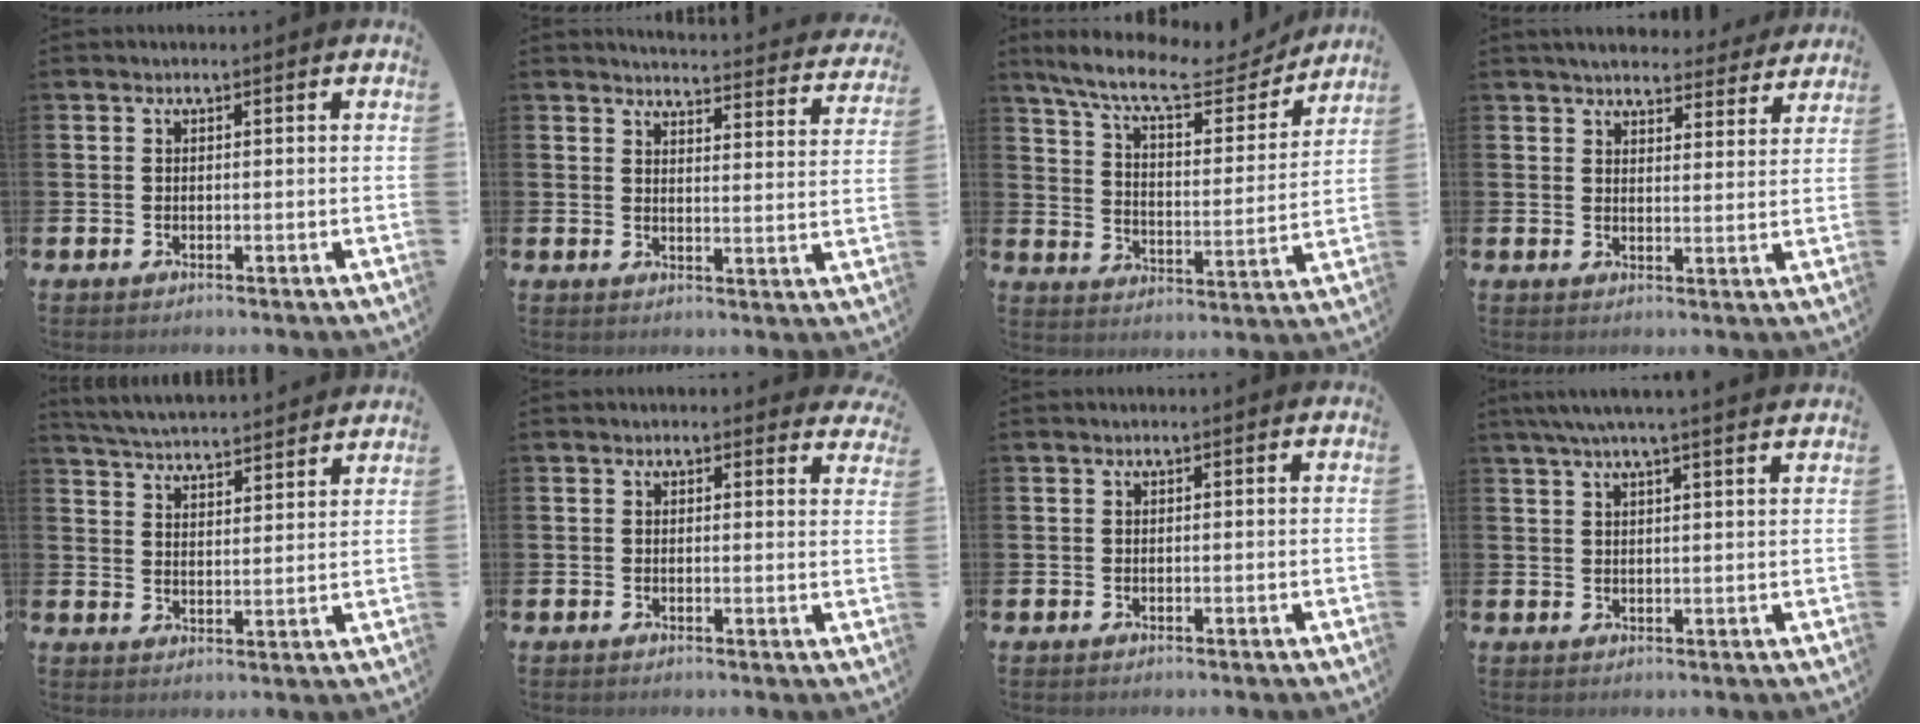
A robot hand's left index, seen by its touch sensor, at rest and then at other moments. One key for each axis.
{"total": 4.0, "fx": 4.0, "fy": 0.2, "fz": 0.5, "tx": -0.012, "ty": -0.040, "tz": 0.064}
{"total": 10.5, "fx": 9.2, "fy": 2.2, "fz": 4.6, "tx": -0.112, "ty": -0.059, "tz": 0.154}
{"total": 5.0, "fx": 4.9, "fy": 0.9, "fz": 0.6, "tx": -0.022, "ty": -0.028, "tz": 0.086}
{"total": 5.4, "fx": 5.4, "fy": 0.2, "fz": 0.4, "tx": -0.031, "ty": -0.042, "tz": 0.095}
{"total": 1.5, "fx": 1.5, "fy": 0.4, "fz": 0.0, "tx": 0.010, "ty": -0.005, "tz": 0.025}
{"total": 0.0}
{"total": 4.6, "fx": 4.0, "fy": -0.2, "fz": 2.3, "tx": -0.059, "ty": -0.004, "tz": 0.073}